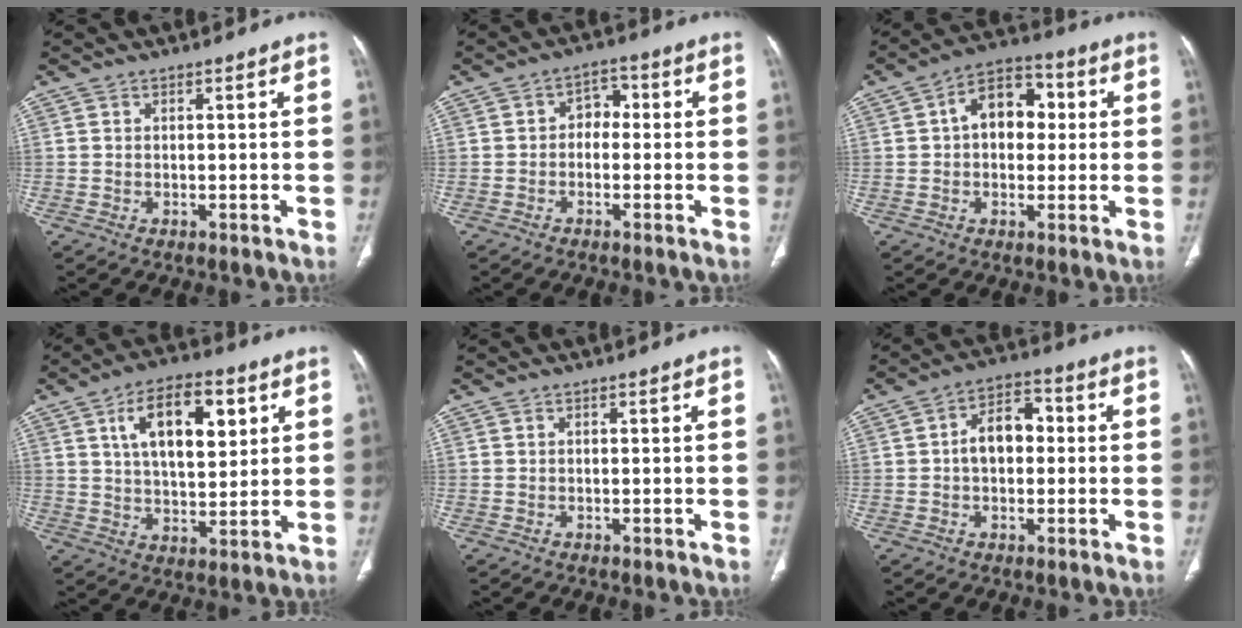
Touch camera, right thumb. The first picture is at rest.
{"total": 4.0, "force": [-0.3, 3.1, 2.6], "torque": [-0.018, 0.020, -0.018]}
{"total": 10.9, "force": [1.7, 7.5, 7.8], "torque": [-0.084, 0.023, 0.018]}
{"total": 14.6, "force": [5.3, 7.3, 11.5], "torque": [-0.157, -0.012, 0.090]}
{"total": 0.0}
{"total": 8.2, "force": [0.3, 5.5, 6.1], "torque": [-0.080, 0.027, -0.004]}